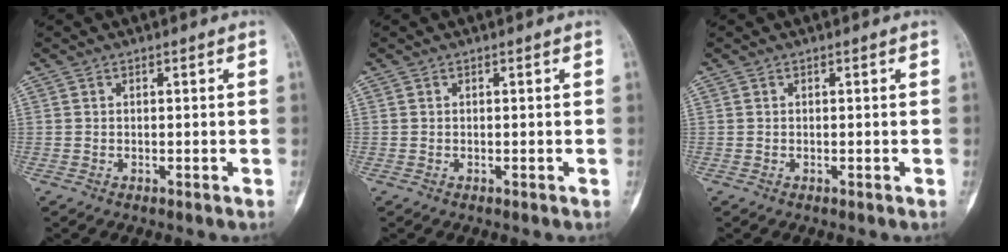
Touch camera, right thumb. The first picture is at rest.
{"total": 0.0}
{"total": 0.0}